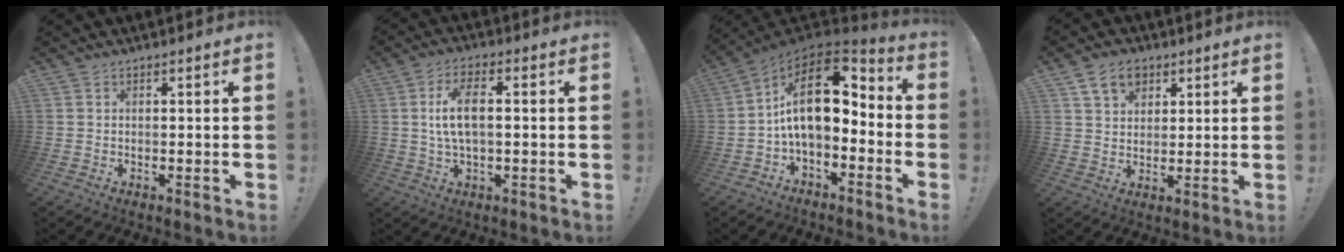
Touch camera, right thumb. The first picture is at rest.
{"total": 8.4, "force": [0.6, 3.8, 7.5], "torque": [-0.134, 0.003, 0.009]}
{"total": 17.5, "force": [3.2, 9.1, 14.6], "torque": [-0.250, -0.008, 0.058]}
{"total": 8.7, "force": [5.0, 6.1, 3.5], "torque": [-0.051, -0.014, 0.096]}